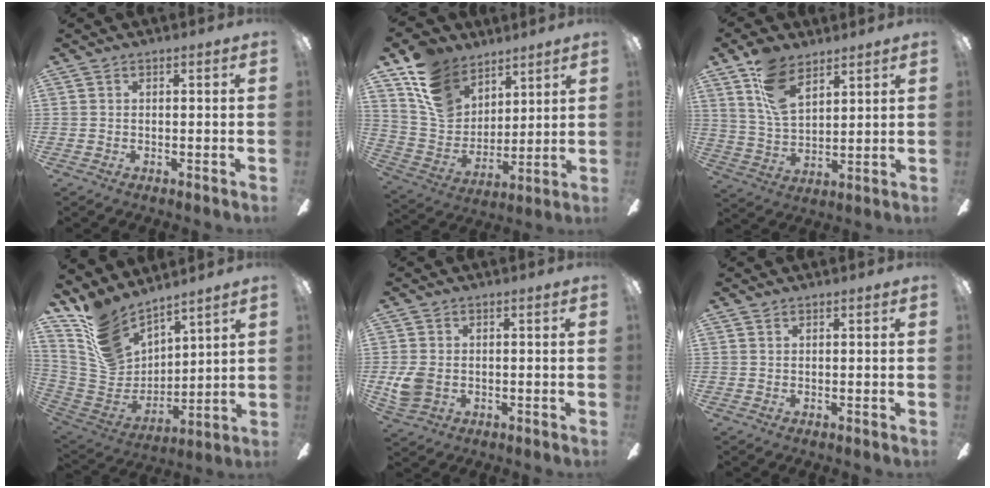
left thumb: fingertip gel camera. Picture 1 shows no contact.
{"total": 15.8, "force": [10.1, 10.8, 5.6], "torque": [-0.118, -0.051, 0.201]}
{"total": 12.7, "force": [7.7, 7.0, 7.4], "torque": [-0.143, -0.016, 0.147]}
{"total": 14.7, "force": [11.5, 7.4, 5.3], "torque": [-0.132, -0.081, 0.224]}
{"total": 5.5, "force": [-0.4, 4.3, 3.3], "torque": [-0.061, 0.004, -0.004]}
{"total": 0.7, "force": [0.6, 0.4, 0.1], "torque": [-0.004, 0.003, 0.011]}